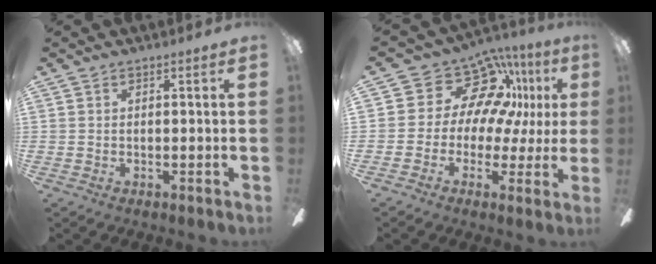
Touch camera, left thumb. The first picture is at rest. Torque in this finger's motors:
{"motor_torque": [0.08, -0.07, -0.20, -0.07, -0.08]}